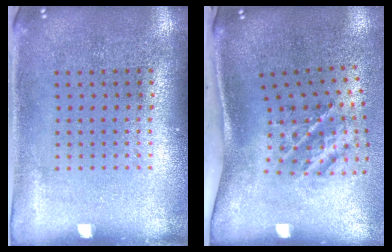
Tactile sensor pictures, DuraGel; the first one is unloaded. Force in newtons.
{"total": 2.2, "press": 1.2, "slide": 1.8}